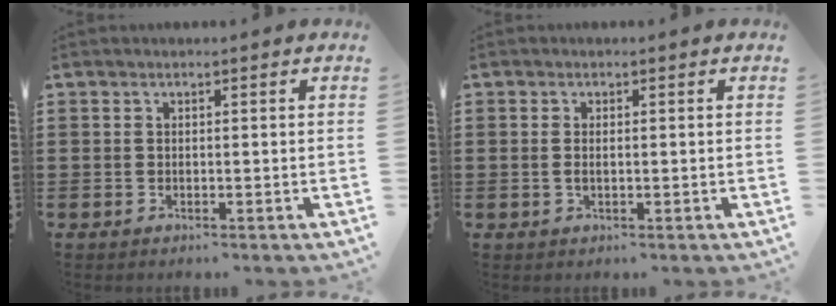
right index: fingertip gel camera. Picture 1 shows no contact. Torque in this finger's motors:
{"motor_torque": [0.15, 0.25, -0.01, 0.00]}